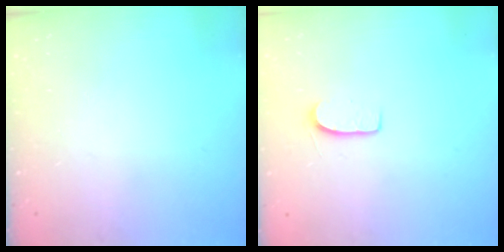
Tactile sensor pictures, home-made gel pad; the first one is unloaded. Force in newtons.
{"total": 7.1, "press": 7.1, "slide": 0.6}